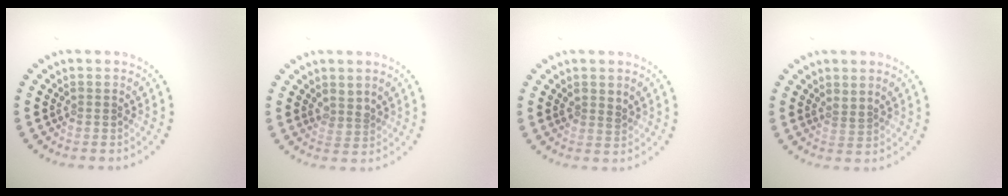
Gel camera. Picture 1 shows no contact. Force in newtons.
{"total": 1.4, "press": 1.1, "slide": 0.8}
{"total": 1.1, "press": 1.0, "slide": 0.5}
{"total": 0.6, "press": 0.4, "slide": 0.5}